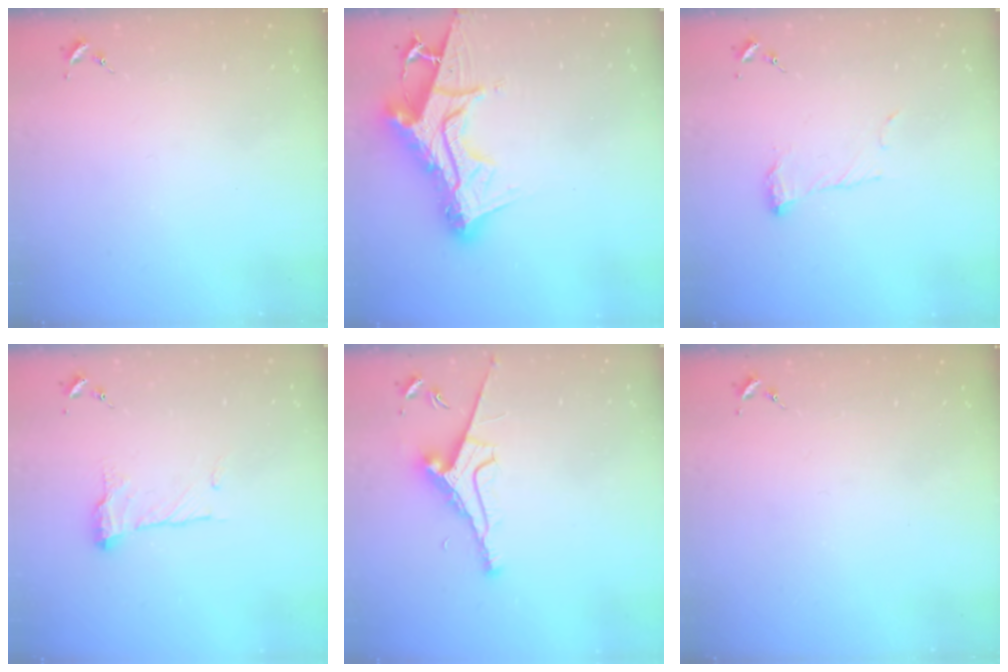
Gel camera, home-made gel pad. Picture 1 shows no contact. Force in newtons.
{"total": 19.4, "press": 19.4, "slide": 1.4}
{"total": 7.6, "press": 7.6, "slide": 0.4}
{"total": 11.4, "press": 11.3, "slide": 0.5}
{"total": 8.9, "press": 8.8, "slide": 1.3}
{"total": 0.0}